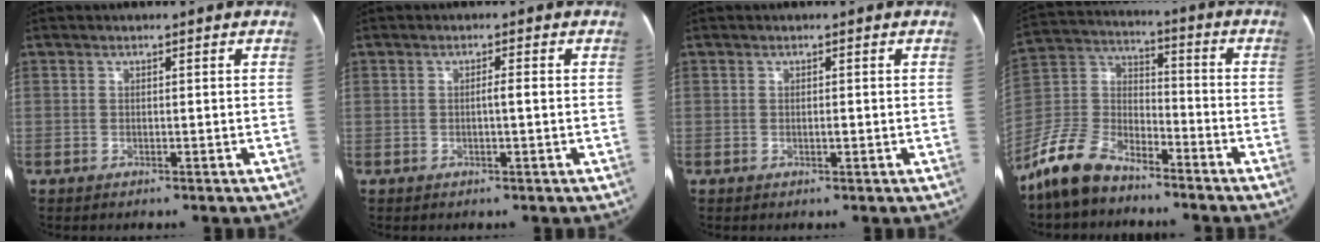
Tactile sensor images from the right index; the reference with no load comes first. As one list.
[{"total": 1.6, "force": [-0.2, 0.2, 1.5], "torque": [-0.026, 0.005, -0.005]}, {"total": 0.7, "force": [-0.2, 0.3, 0.6], "torque": [-0.010, 0.001, -0.005]}, {"total": 12.0, "force": [-9.6, 5.6, 4.7], "torque": [-0.116, 0.015, -0.190]}]